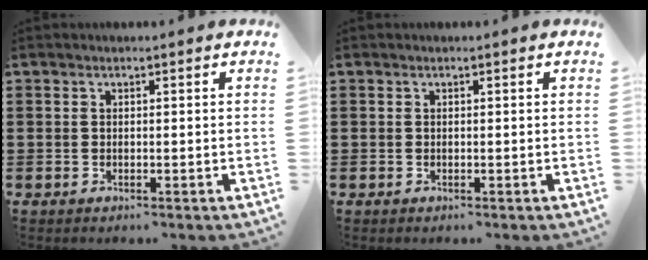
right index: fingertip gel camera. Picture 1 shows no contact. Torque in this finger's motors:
{"motor_torque": [0.49, 0.96, 0.00, 0.00]}